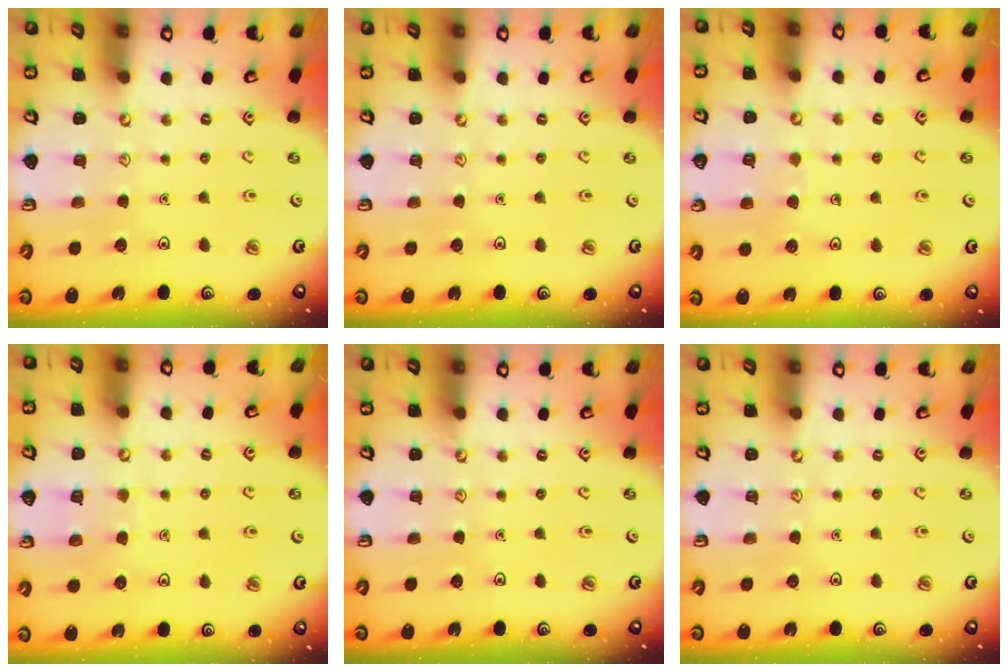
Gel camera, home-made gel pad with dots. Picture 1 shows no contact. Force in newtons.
{"total": 0.0}
{"total": 4.6, "press": 4.6, "slide": 0.4}
{"total": 4.6, "press": 4.6, "slide": 0.4}
{"total": 0.0}
{"total": 0.0}